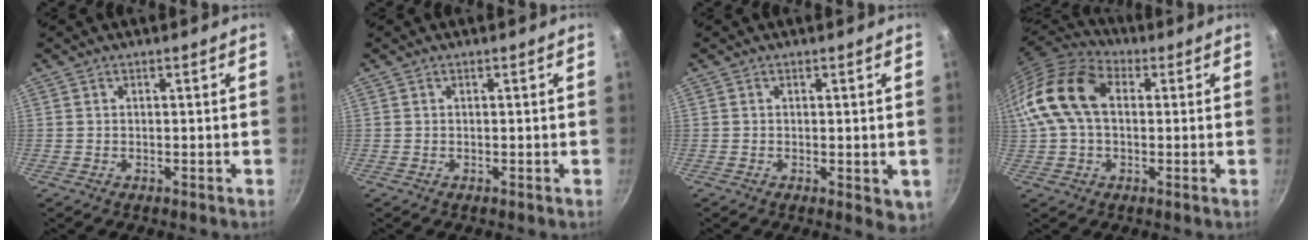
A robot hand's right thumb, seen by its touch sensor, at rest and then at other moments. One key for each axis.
{"total": 0.0}
{"total": 3.8, "fx": -0.6, "fy": 1.7, "fz": 3.3, "tx": -0.043, "ty": -0.012, "tz": -0.006}
{"total": 15.0, "fx": 2.0, "fy": 10.0, "fz": 11.0, "tx": -0.197, "ty": 0.030, "tz": 0.019}